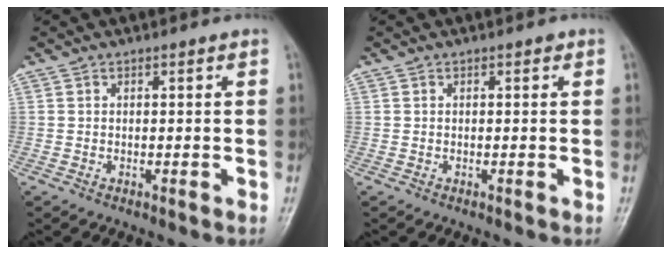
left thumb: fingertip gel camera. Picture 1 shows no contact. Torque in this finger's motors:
{"motor_torque": [0.34, 0.18, -0.15, -0.05, 0.00]}